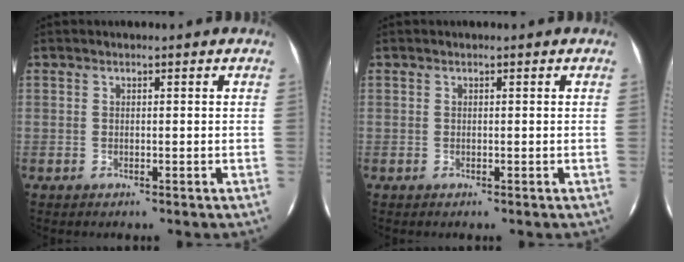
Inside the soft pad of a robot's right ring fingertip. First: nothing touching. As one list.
[{"total": 0.0}]